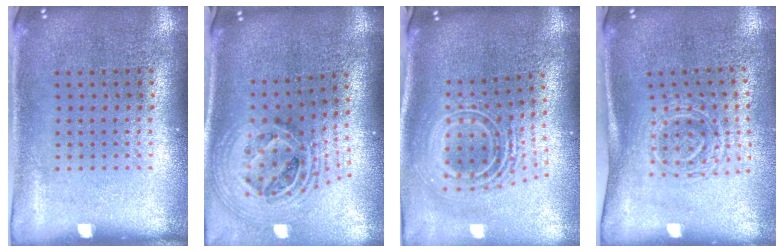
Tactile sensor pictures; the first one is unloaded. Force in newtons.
{"total": 2.3, "press": 1.7, "slide": 1.5}
{"total": 2.7, "press": 1.8, "slide": 2.0}
{"total": 1.6, "press": 1.2, "slide": 1.1}